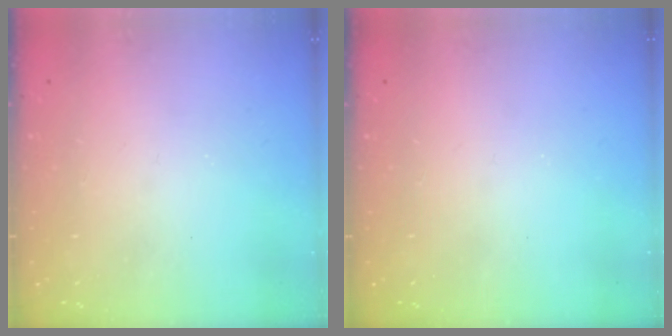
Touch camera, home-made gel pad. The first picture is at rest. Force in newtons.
{"total": 0.0}